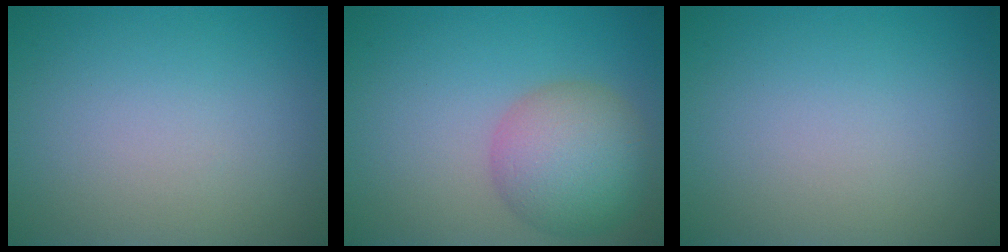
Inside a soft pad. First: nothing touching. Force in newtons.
{"total": 6.2, "press": 6.2, "slide": 0.5}
{"total": 0.0}